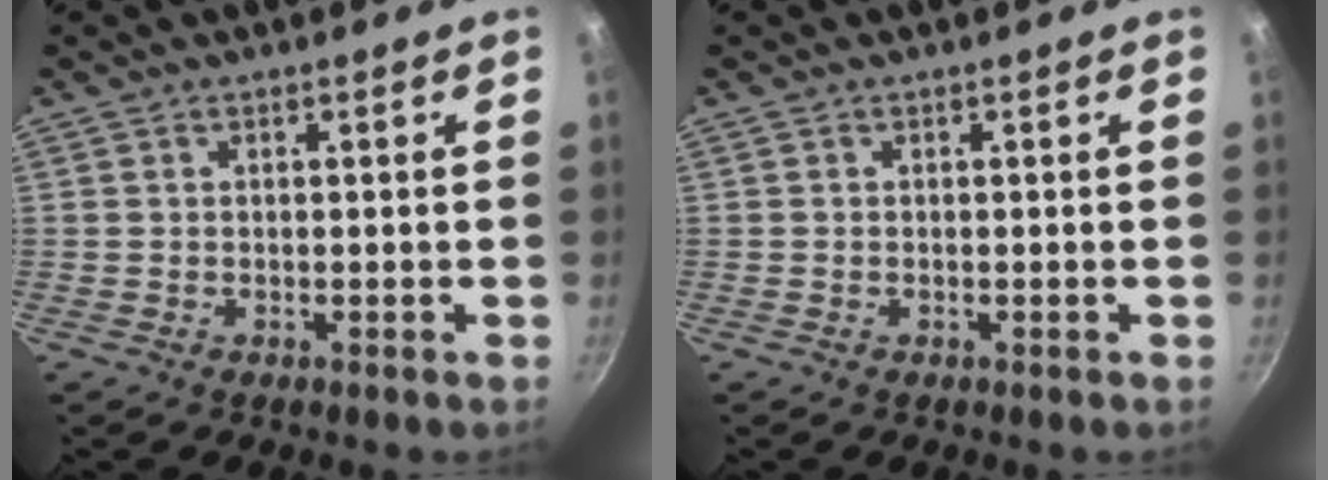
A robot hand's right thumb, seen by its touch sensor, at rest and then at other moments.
{"total": 0.0}